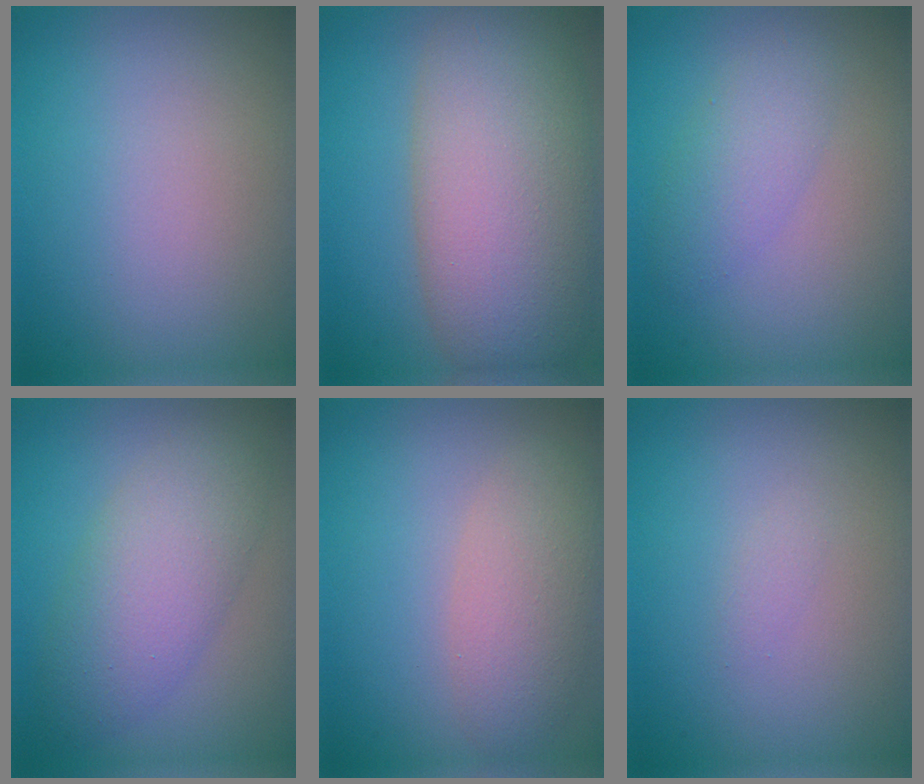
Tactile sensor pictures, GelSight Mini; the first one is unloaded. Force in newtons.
{"total": 10.8, "press": 10.8, "slide": 0.5}
{"total": 2.7, "press": 2.7, "slide": 0.0}
{"total": 5.5, "press": 5.5, "slide": 0.1}
{"total": 3.8, "press": 3.8, "slide": 0.3}
{"total": 0.7, "press": 0.6, "slide": 0.1}